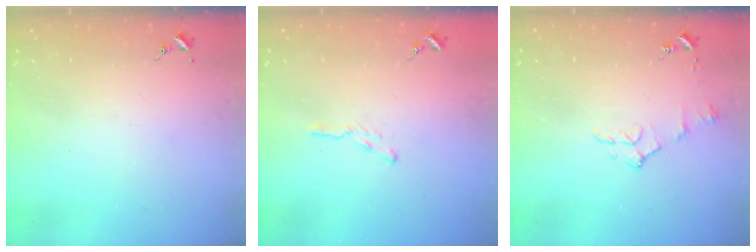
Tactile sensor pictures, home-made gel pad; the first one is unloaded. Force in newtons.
{"total": 3.0, "press": 3.0, "slide": 0.3}
{"total": 7.8, "press": 7.8, "slide": 0.9}